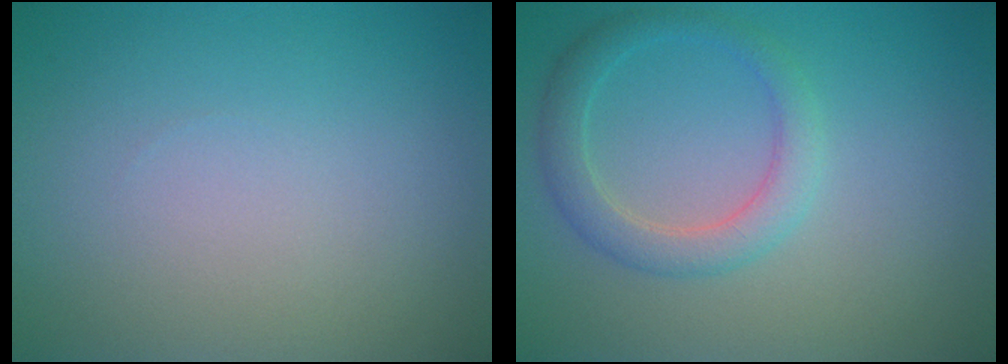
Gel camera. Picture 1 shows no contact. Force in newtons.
{"total": 2.8, "press": 2.8, "slide": 0.2}